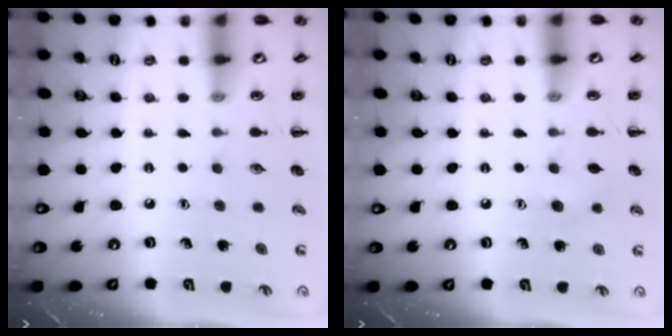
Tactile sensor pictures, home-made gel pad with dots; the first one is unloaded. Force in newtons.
{"total": 4.4, "press": 4.3, "slide": 1.0}